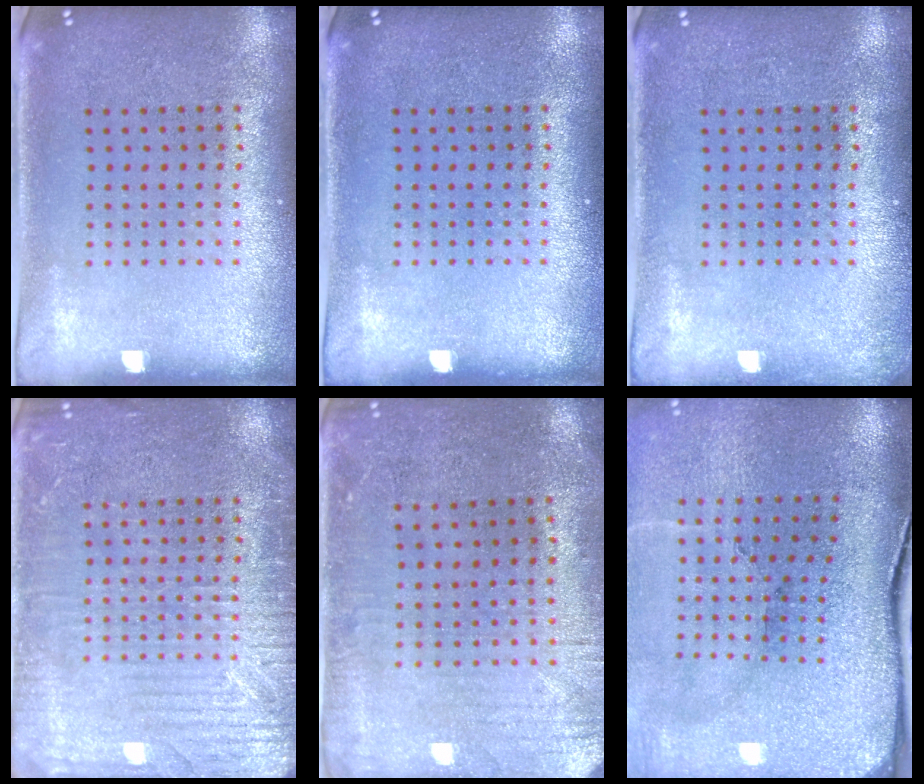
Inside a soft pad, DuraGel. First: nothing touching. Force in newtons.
{"total": 0.0}
{"total": 0.7, "press": 0.7, "slide": 0.1}
{"total": 4.8, "press": 4.7, "slide": 0.6}
{"total": 0.6, "press": 0.4, "slide": 0.4}
{"total": 4.1, "press": 3.5, "slide": 2.0}